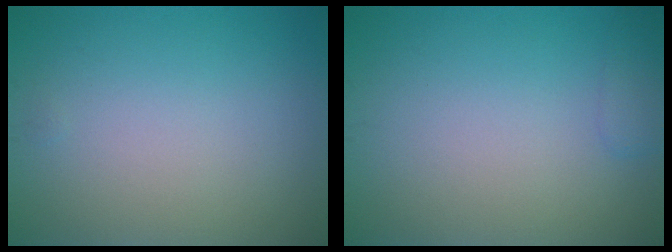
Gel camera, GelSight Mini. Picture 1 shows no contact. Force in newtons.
{"total": 1.1, "press": 1.1, "slide": 0.1}